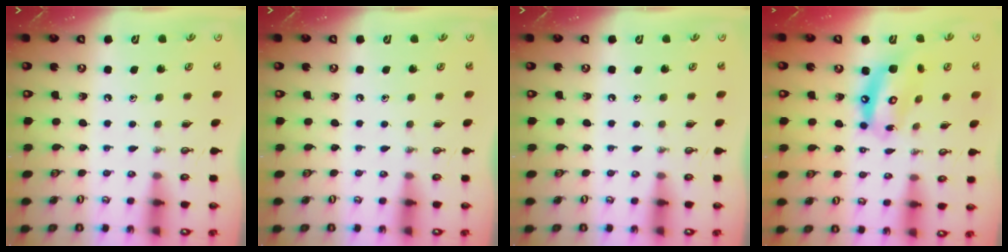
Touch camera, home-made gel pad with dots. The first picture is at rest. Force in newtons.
{"total": 0.0}
{"total": 0.0}
{"total": 13.6, "press": 13.6, "slide": 1.4}